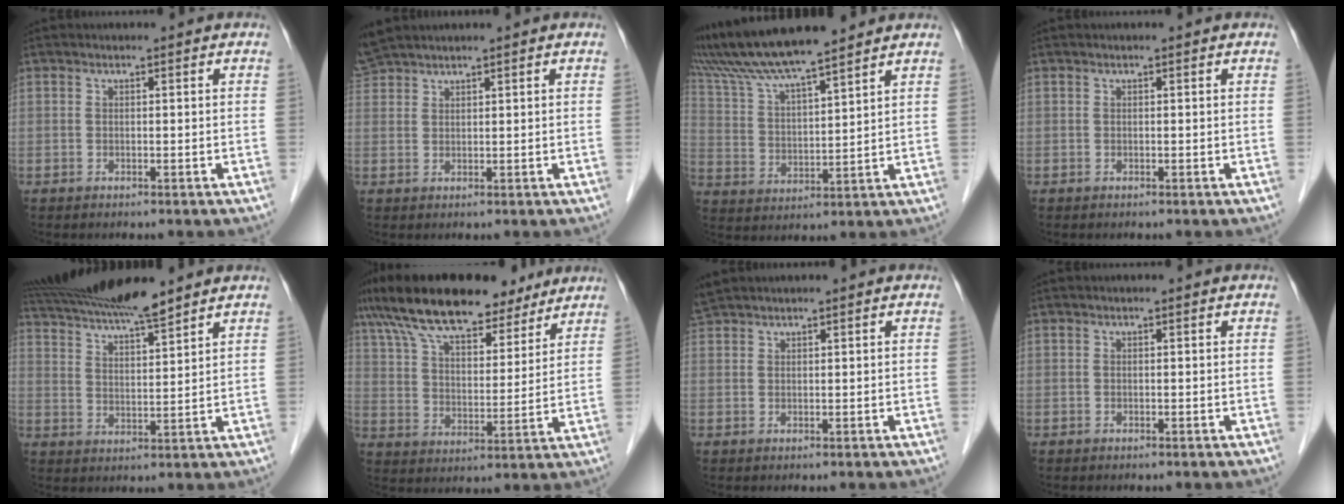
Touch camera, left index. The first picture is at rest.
{"total": 3.2, "force": [3.1, 0.2, 0.8], "torque": [-0.025, 0.024, 0.068]}
{"total": 14.1, "force": [12.3, 0.4, 6.9], "torque": [-0.135, 0.026, 0.226]}
{"total": 0.0}
{"total": 13.1, "force": [11.5, 0.2, 6.2], "torque": [-0.116, 0.017, 0.199]}
{"total": 21.1, "force": [16.6, 7.2, 11.0], "torque": [-0.205, 0.054, 0.270]}
{"total": 2.0, "force": [2.0, 0.1, 0.5], "torque": [-0.020, 0.022, 0.045]}
{"total": 0.0}